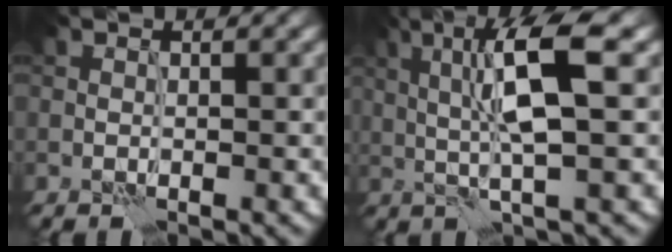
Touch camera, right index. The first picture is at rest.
{"total": 6.2, "force": [1.0, 0.4, 6.1], "torque": [-0.119, 0.012, 0.019]}